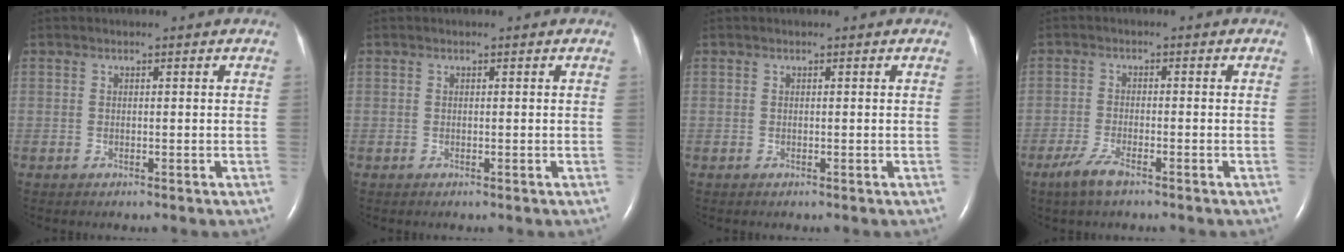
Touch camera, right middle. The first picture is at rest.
{"total": 0.0}
{"total": 0.0}
{"total": 3.8, "force": [-2.7, 0.6, 2.6], "torque": [-0.066, -0.007, -0.052]}